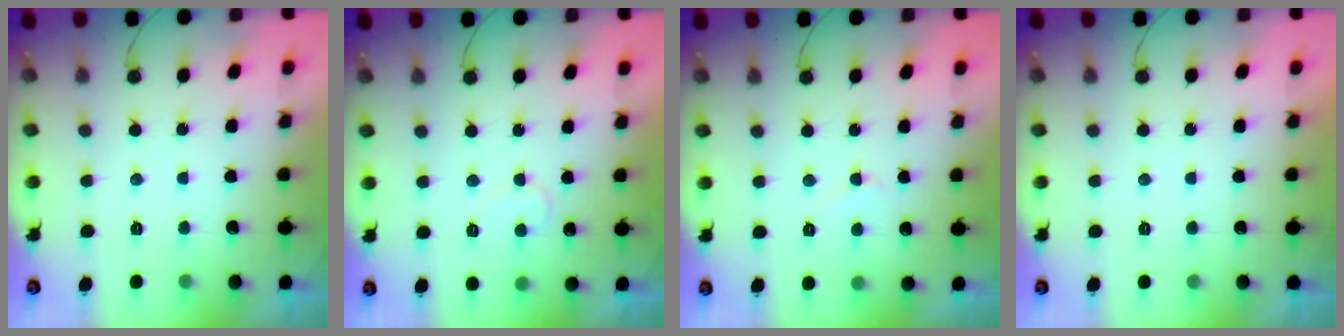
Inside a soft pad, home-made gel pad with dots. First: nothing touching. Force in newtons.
{"total": 6.8, "press": 6.8, "slide": 0.5}
{"total": 2.5, "press": 2.4, "slide": 0.3}
{"total": 1.8, "press": 1.8, "slide": 0.0}